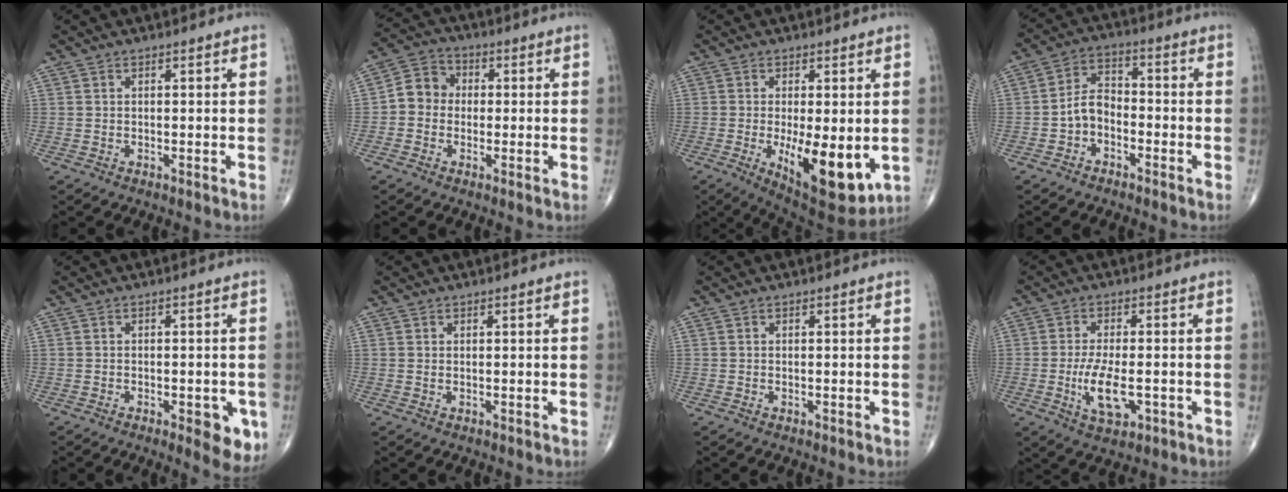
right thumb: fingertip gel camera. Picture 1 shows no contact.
{"total": 6.5, "force": [-0.6, 5.8, 2.9], "torque": [-0.028, 0.024, -0.026]}
{"total": 13.6, "force": [-2.6, 5.2, 12.3], "torque": [-0.176, -0.029, -0.024]}
{"total": 6.3, "force": [-2.3, 4.5, 3.8], "torque": [-0.054, 0.034, -0.054]}
{"total": 6.4, "force": [-2.3, 2.6, 5.3], "torque": [-0.048, -0.003, -0.023]}
{"total": 0.0}
{"total": 0.0}
{"total": 8.0, "force": [-2.0, 3.6, 6.9], "torque": [-0.128, -0.004, -0.029]}